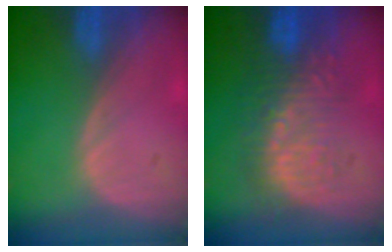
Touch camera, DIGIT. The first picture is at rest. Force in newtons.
{"total": 8.9, "press": 8.6, "slide": 2.0}